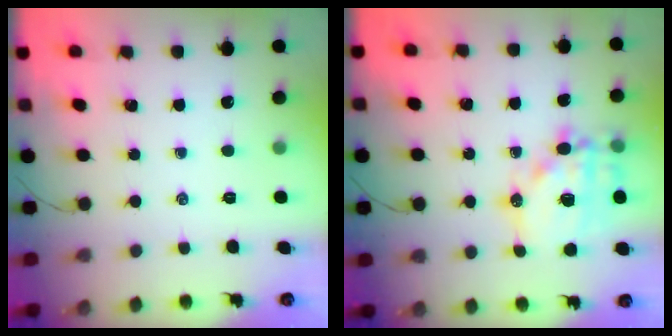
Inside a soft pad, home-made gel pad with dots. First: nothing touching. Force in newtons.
{"total": 15.5, "press": 15.2, "slide": 2.8}